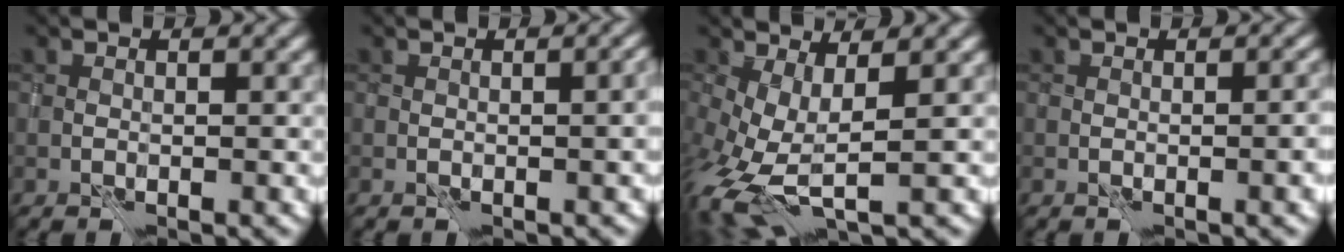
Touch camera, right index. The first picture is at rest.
{"total": 2.9, "force": [-0.5, 1.2, 2.5], "torque": [-0.012, 0.002, 0.007]}
{"total": 4.9, "force": [-0.4, 2.1, 4.4], "torque": [-0.118, -0.019, -0.009]}
{"total": 2.6, "force": [-0.5, 1.0, 2.4], "torque": [-0.008, 0.009, -0.001]}